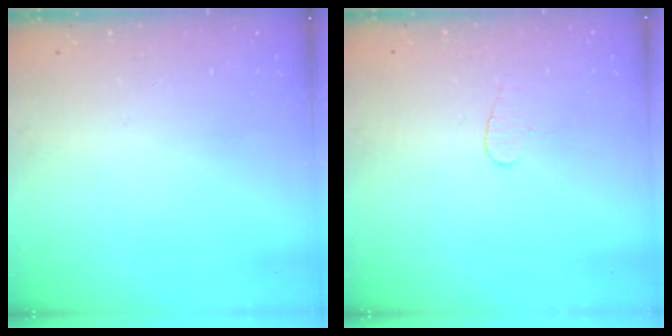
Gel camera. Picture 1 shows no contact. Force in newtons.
{"total": 3.7, "press": 3.7, "slide": 0.4}